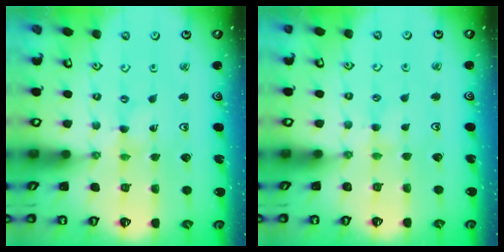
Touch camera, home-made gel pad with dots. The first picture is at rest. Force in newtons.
{"total": 2.0, "press": 1.9, "slide": 0.3}